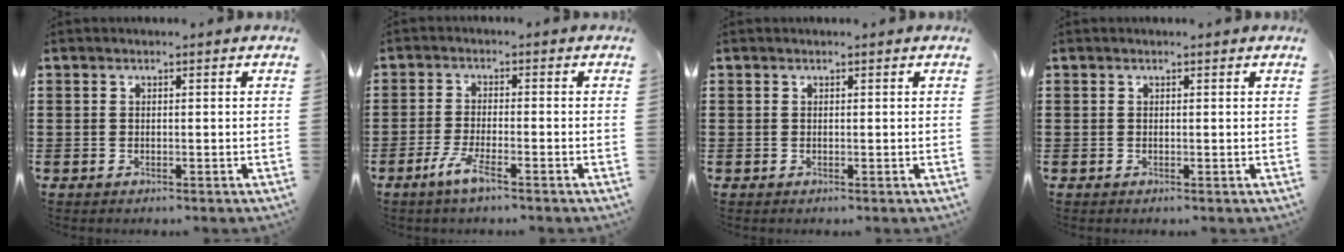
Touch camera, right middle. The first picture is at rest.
{"total": 4.3, "force": [-2.7, 0.5, 3.4], "torque": [-0.074, -0.008, -0.052]}
{"total": 0.0}
{"total": 0.0}